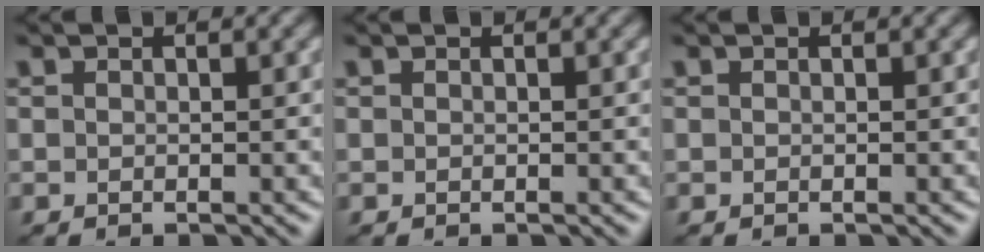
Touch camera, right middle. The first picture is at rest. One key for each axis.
{"total": 0.0}
{"total": 0.0}